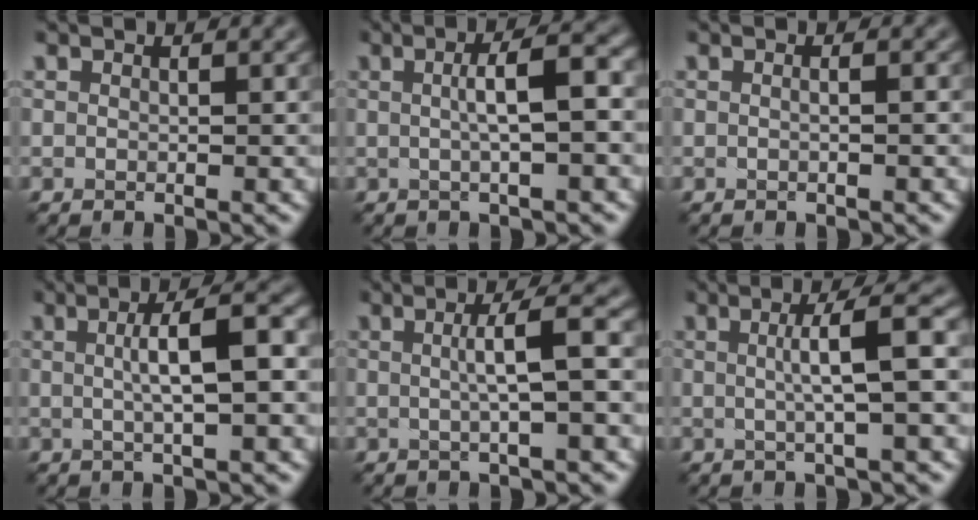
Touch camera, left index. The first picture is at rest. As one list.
[{"total": 4.4, "force": [0.3, 0.9, 4.3], "torque": [-0.064, 0.014, 0.003]}, {"total": 0.9, "force": [0.0, 0.3, 0.8], "torque": [-0.012, -0.007, -0.005]}, {"total": 5.7, "force": [0.6, 1.2, 5.5], "torque": [-0.079, 0.016, 0.006]}, {"total": 3.9, "force": [0.2, 0.7, 3.8], "torque": [-0.060, 0.011, -0.001]}, {"total": 4.9, "force": [0.4, 0.9, 4.8], "torque": [-0.069, 0.012, 0.002]}]